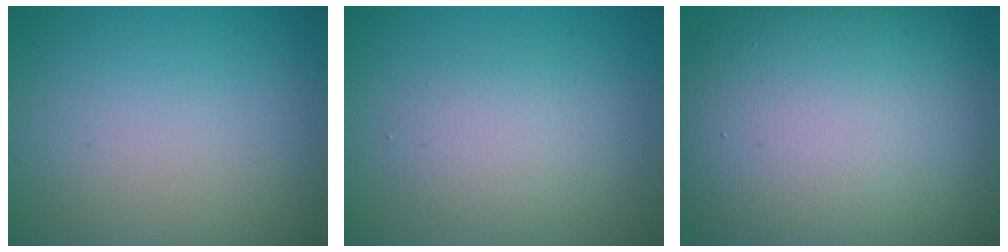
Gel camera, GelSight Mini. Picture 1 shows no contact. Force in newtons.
{"total": 3.0, "press": 3.0, "slide": 0.2}
{"total": 17.2, "press": 17.2, "slide": 1.3}